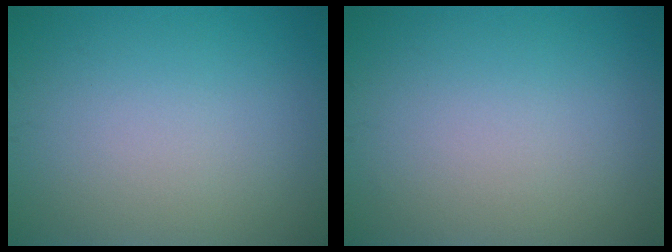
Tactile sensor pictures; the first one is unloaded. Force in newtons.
{"total": 0.0}